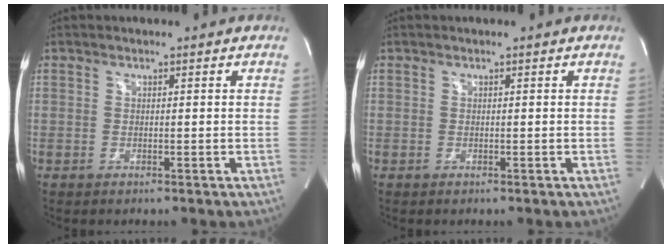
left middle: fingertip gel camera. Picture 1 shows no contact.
{"total": 0.0}